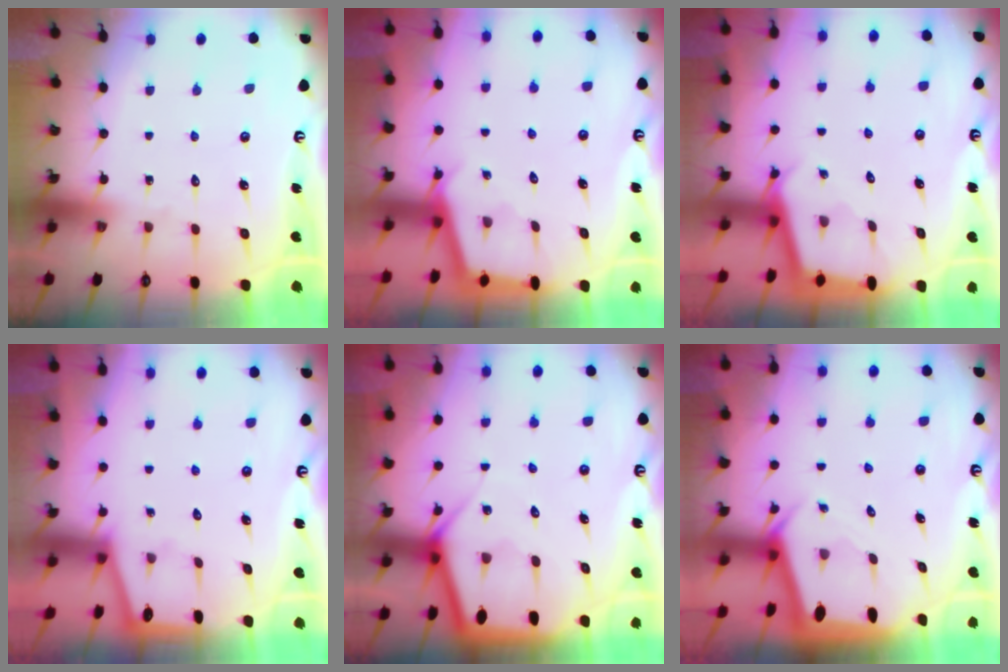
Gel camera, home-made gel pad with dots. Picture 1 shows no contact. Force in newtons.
{"total": 2.7, "press": 2.7, "slide": 0.3}
{"total": 2.2, "press": 2.2, "slide": 0.2}
{"total": 0.0}
{"total": 6.7, "press": 6.7, "slide": 0.5}
{"total": 2.1, "press": 2.1, "slide": 0.2}